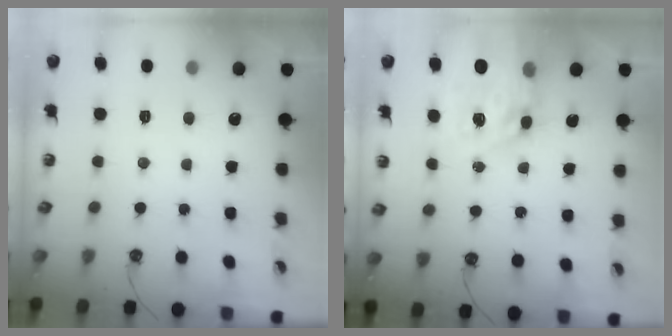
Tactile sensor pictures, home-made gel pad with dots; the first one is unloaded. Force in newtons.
{"total": 13.1, "press": 13.0, "slide": 1.2}